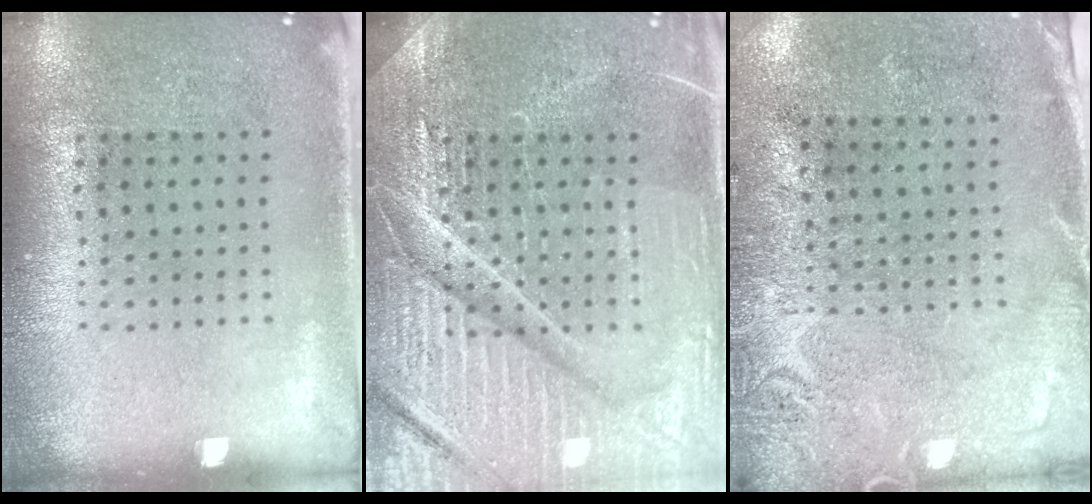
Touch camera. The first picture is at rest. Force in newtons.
{"total": 7.2, "press": 7.2, "slide": 0.9}
{"total": 2.8, "press": 2.4, "slide": 1.4}